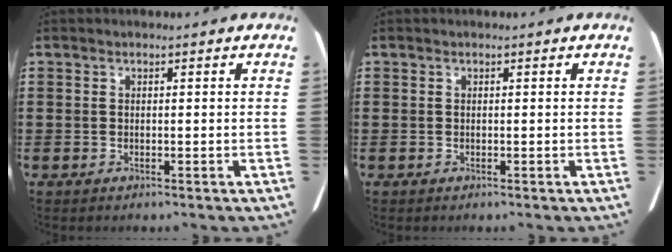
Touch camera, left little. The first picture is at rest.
{"total": 0.0}